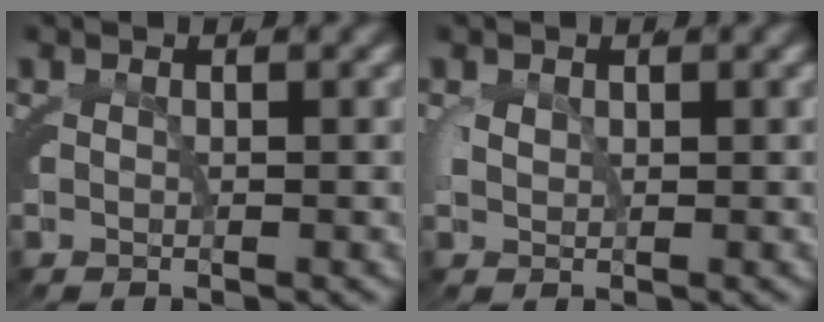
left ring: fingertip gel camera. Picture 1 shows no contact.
{"total": 0.8, "force": [0.6, 0.1, 0.5], "torque": [-0.016, -0.006, 0.021]}